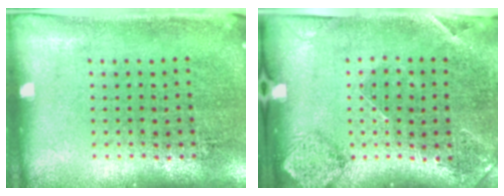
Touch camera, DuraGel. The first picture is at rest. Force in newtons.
{"total": 1.5, "press": 1.3, "slide": 0.7}